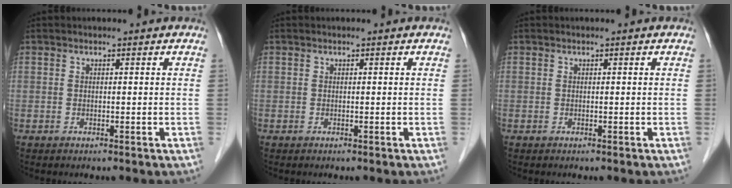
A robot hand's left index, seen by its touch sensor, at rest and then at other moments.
{"total": 0.0}
{"total": 0.0}